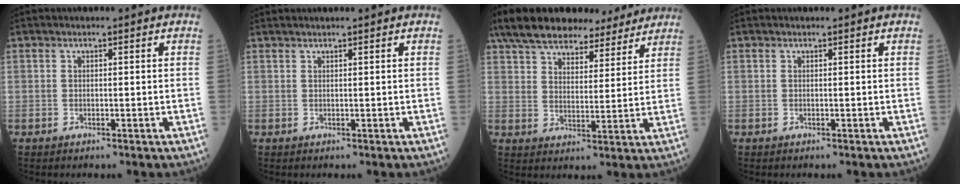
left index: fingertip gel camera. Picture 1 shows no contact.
{"total": 1.8, "force": [1.6, -0.3, 0.8], "torque": [-0.010, 0.019, 0.033]}
{"total": 20.5, "force": [17.2, 6.4, 9.1], "torque": [-0.163, 0.041, 0.257]}
{"total": 0.0}